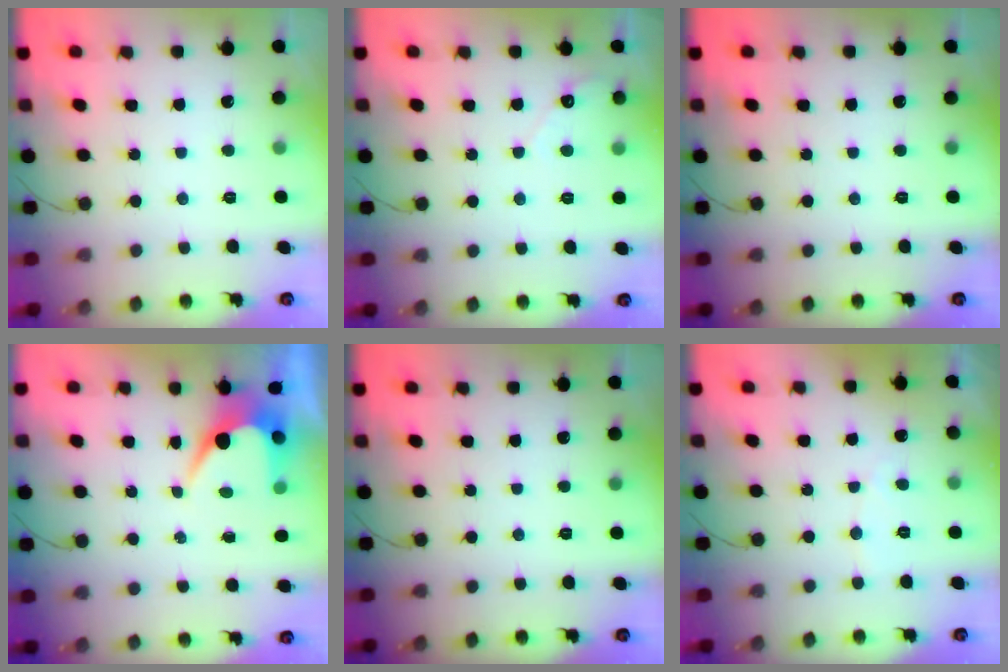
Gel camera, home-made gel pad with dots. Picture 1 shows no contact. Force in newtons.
{"total": 2.7, "press": 2.7, "slide": 0.2}
{"total": 0.0}
{"total": 6.5, "press": 6.5, "slide": 0.4}
{"total": 0.0}
{"total": 2.6, "press": 2.6, "slide": 0.2}